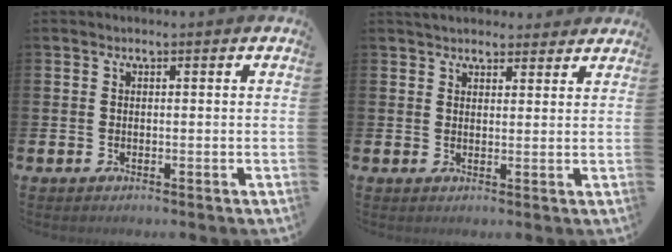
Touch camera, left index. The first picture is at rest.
{"total": 3.8, "force": [3.5, 1.3, 0.4], "torque": [-0.001, -0.014, 0.063]}